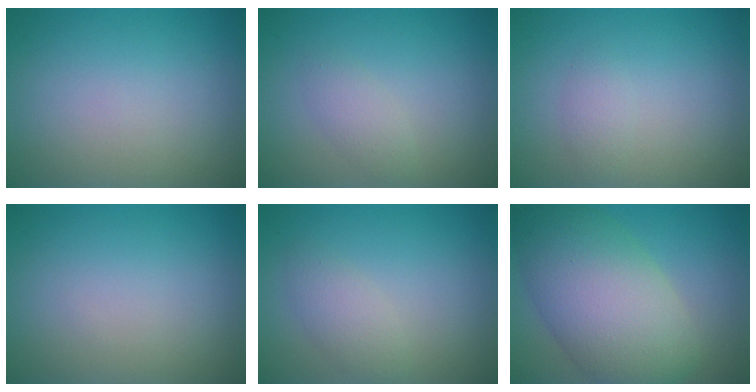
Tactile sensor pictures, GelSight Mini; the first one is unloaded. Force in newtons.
{"total": 1.6, "press": 1.6, "slide": 0.1}
{"total": 1.1, "press": 1.1, "slide": 0.1}
{"total": 0.0}
{"total": 2.1, "press": 2.1, "slide": 0.1}
{"total": 10.5, "press": 10.5, "slide": 0.7}